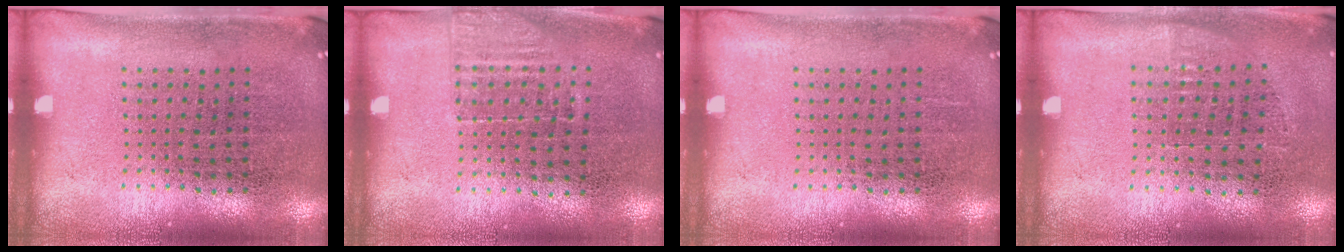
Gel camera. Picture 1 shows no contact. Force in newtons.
{"total": 1.3, "press": 1.1, "slide": 0.6}
{"total": 0.0}
{"total": 0.7, "press": 0.6, "slide": 0.3}